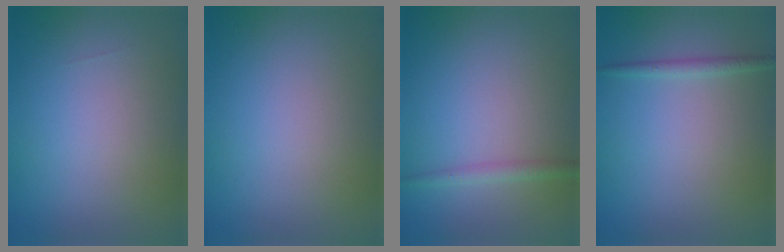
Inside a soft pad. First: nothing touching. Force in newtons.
{"total": 0.0}
{"total": 1.4, "press": 1.4, "slide": 0.1}
{"total": 1.1, "press": 1.1, "slide": 0.1}